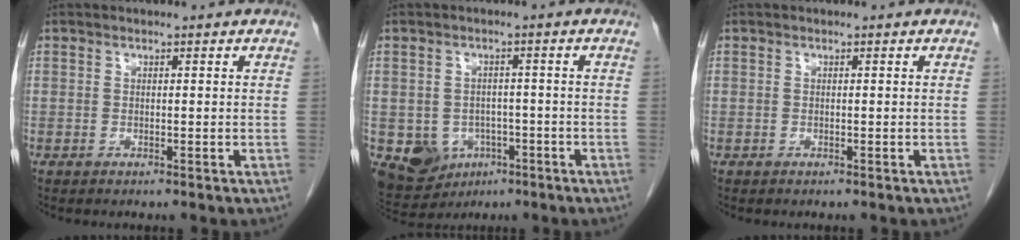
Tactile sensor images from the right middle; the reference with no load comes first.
{"total": 7.8, "force": [-3.2, 6.4, 2.9], "torque": [-0.056, 0.008, -0.036]}
{"total": 0.0}